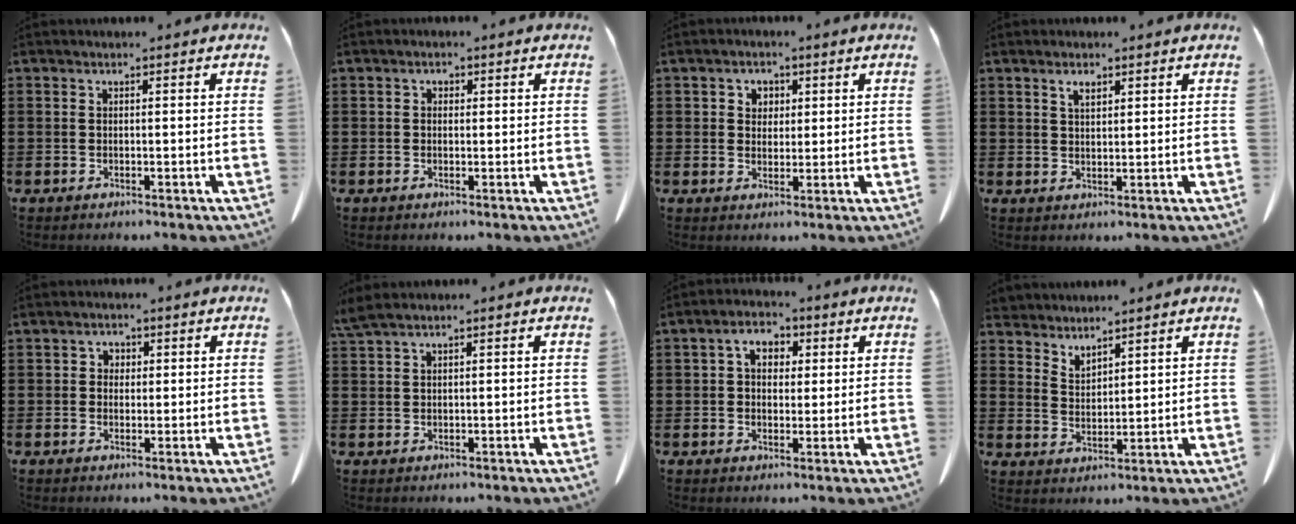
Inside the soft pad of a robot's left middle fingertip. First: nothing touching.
{"total": 0.7, "force": [0.1, 0.6, 0.4], "torque": [-0.012, 0.002, 0.003]}
{"total": 2.5, "force": [1.1, 2.1, 0.5], "torque": [-0.012, 0.005, 0.016]}
{"total": 2.1, "force": [1.5, 0.7, 1.4], "torque": [-0.023, -0.003, 0.025]}
{"total": 1.4, "force": [0.3, 1.2, 0.5], "torque": [-0.015, 0.006, 0.005]}
{"total": 2.0, "force": [1.5, 0.2, 1.3], "torque": [-0.030, -0.001, 0.029]}
{"total": 4.4, "force": [1.4, 3.1, 2.8], "torque": [-0.053, 0.007, 0.016]}
{"total": 3.6, "force": [3.5, 0.7, -0.2], "torque": [-0.009, -0.012, 0.067]}